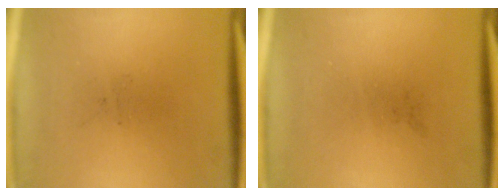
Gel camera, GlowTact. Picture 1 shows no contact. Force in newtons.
{"total": 0.0}